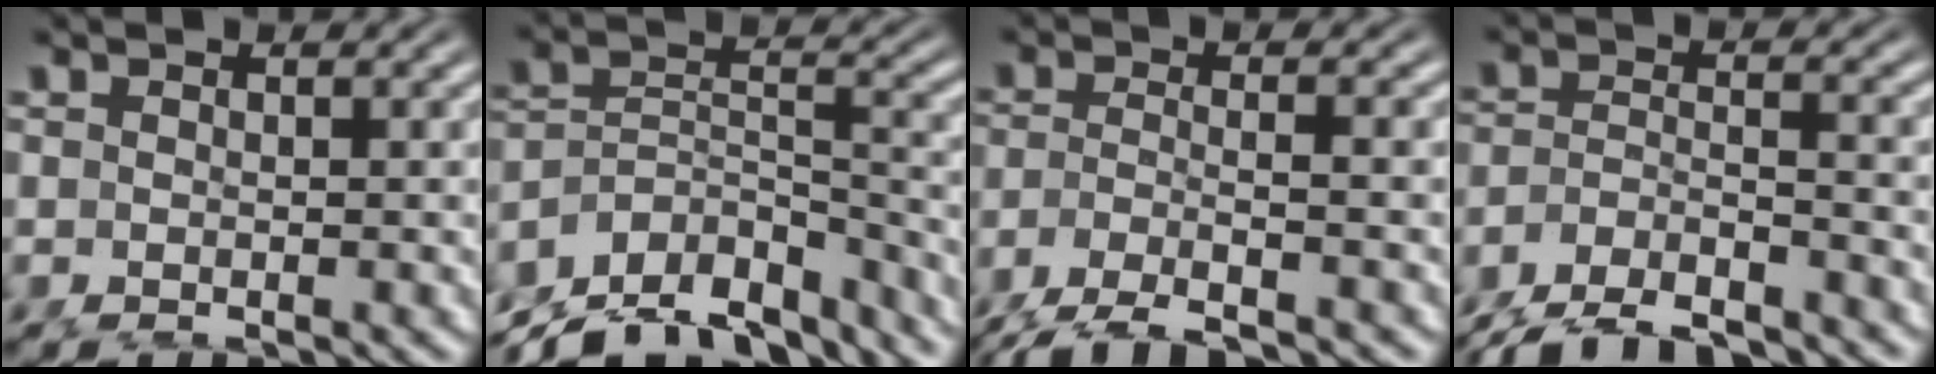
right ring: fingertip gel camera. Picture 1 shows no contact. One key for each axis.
{"total": 11.8, "fx": -8.3, "fy": 6.1, "fz": 5.7, "tx": -0.100, "ty": -0.049, "tz": -0.119}
{"total": 5.8, "fx": -4.4, "fy": 1.3, "fz": 3.5, "tx": -0.068, "ty": -0.026, "tz": -0.058}
{"total": 7.8, "fx": -6.3, "fy": 3.5, "fz": 2.9, "tx": -0.048, "ty": -0.020, "tz": -0.103}